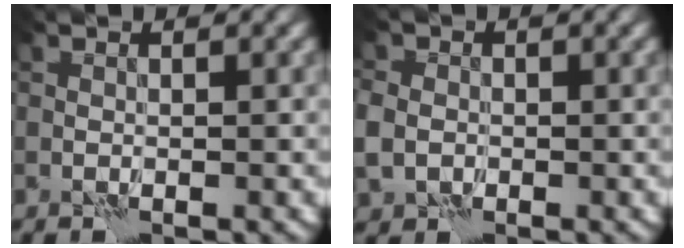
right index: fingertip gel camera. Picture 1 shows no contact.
{"total": 3.5, "force": [-0.7, 3.0, 1.6], "torque": [-0.036, -0.008, -0.016]}